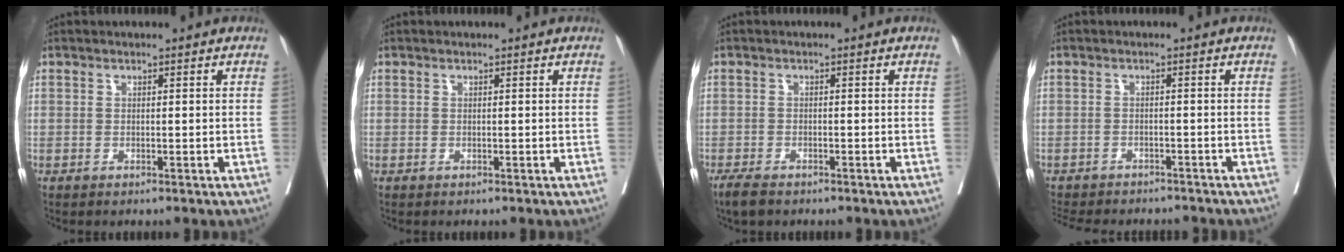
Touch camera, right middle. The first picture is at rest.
{"total": 0.0}
{"total": 2.8, "force": [-2.2, 1.0, 1.5], "torque": [-0.032, -0.007, -0.037]}
{"total": 10.2, "force": [-9.0, 3.8, 2.9], "torque": [-0.055, -0.003, -0.115]}